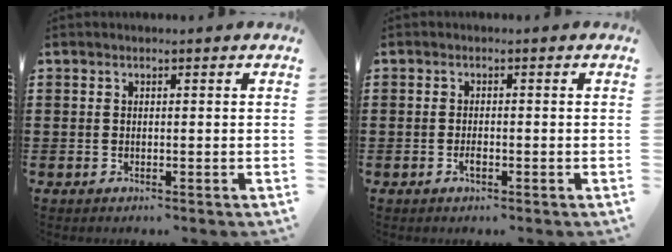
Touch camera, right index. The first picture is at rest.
{"total": 1.3, "force": [-0.7, 0.4, 1.1], "torque": [-0.021, -0.003, -0.012]}